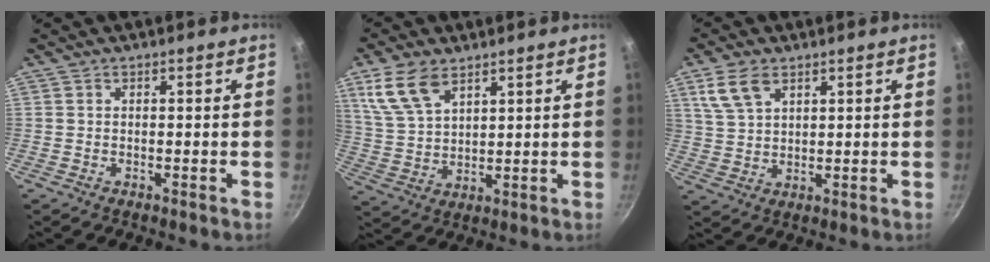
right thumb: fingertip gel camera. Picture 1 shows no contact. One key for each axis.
{"total": 9.9, "fx": 5.9, "fy": 5.2, "fz": 6.0, "tx": -0.111, "ty": -0.017, "tz": 0.128}
{"total": 7.3, "fx": 4.0, "fy": 4.2, "fz": 4.5, "tx": -0.081, "ty": -0.007, "tz": 0.086}